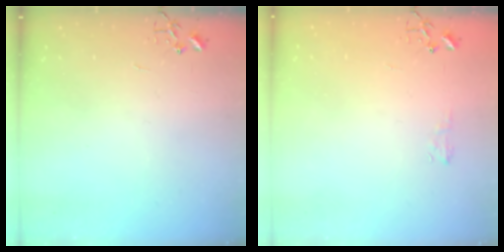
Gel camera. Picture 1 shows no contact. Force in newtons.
{"total": 4.5, "press": 4.4, "slide": 0.7}